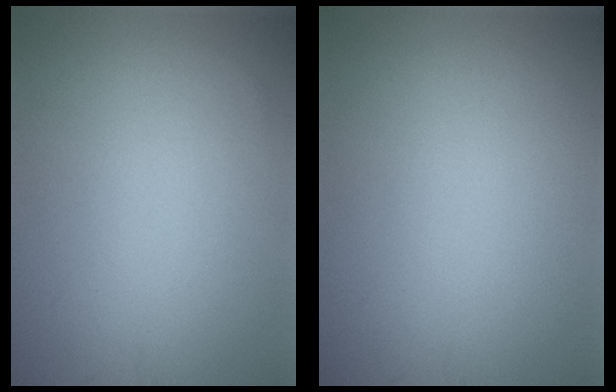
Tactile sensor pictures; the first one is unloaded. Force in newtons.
{"total": 0.0}